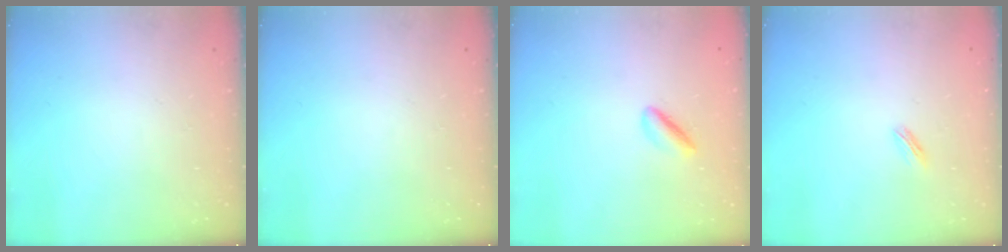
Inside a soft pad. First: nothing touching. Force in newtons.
{"total": 0.0}
{"total": 2.0, "press": 1.9, "slide": 0.6}
{"total": 1.3, "press": 1.2, "slide": 0.3}